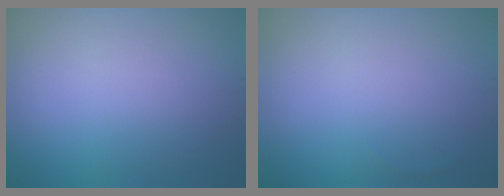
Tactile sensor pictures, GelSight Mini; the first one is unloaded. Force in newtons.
{"total": 0.0}